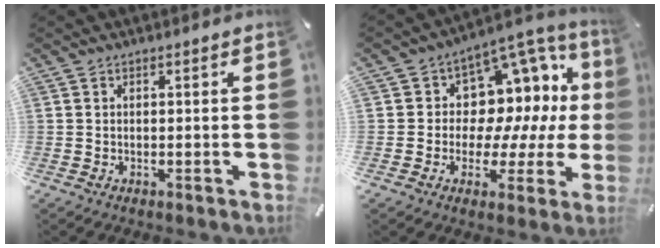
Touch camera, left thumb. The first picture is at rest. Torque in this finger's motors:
{"motor_torque": [0.32, 0.19, 0.10, -0.03, 0.12]}